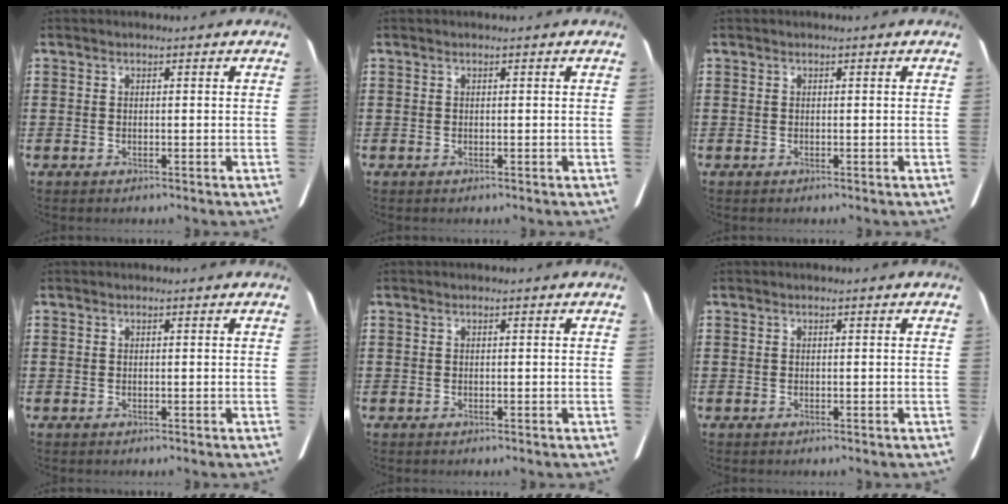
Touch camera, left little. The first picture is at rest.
{"total": 0.0}
{"total": 0.0}
{"total": 0.0}
{"total": 0.0}
{"total": 0.0}